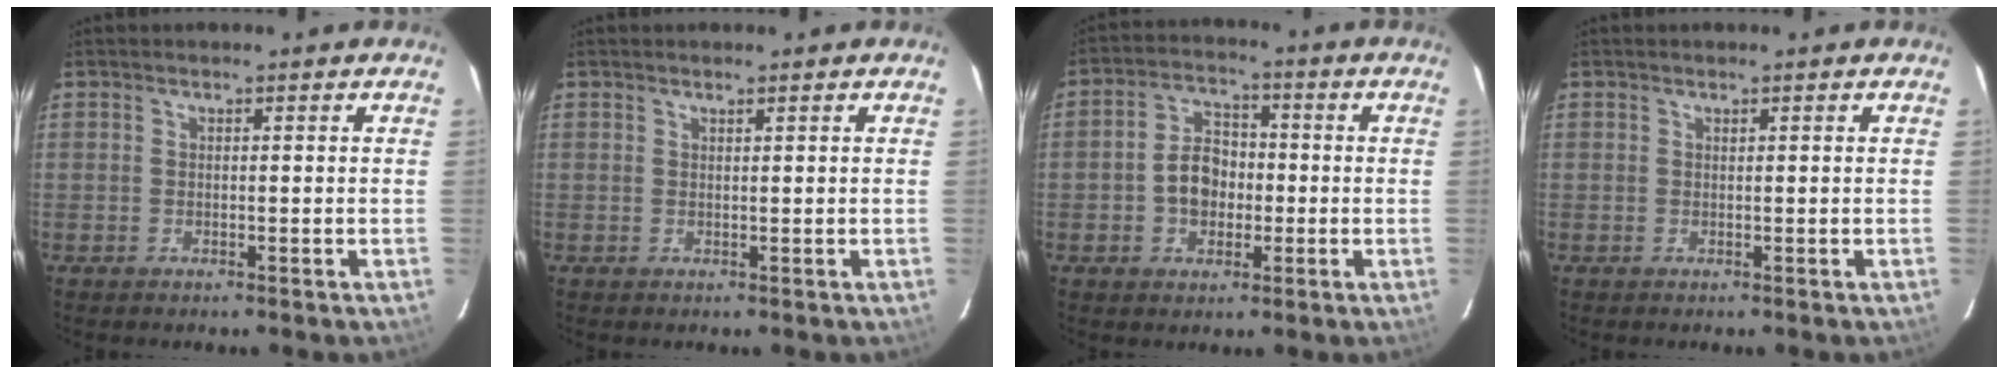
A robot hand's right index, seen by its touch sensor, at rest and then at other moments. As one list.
[{"total": 0.5, "force": [0.5, -0.1, 0.2], "torque": [-0.007, -0.003, 0.008]}, {"total": 7.2, "force": [-1.3, 5.5, 4.6], "torque": [-0.088, 0.020, -0.016]}, {"total": 0.0}]